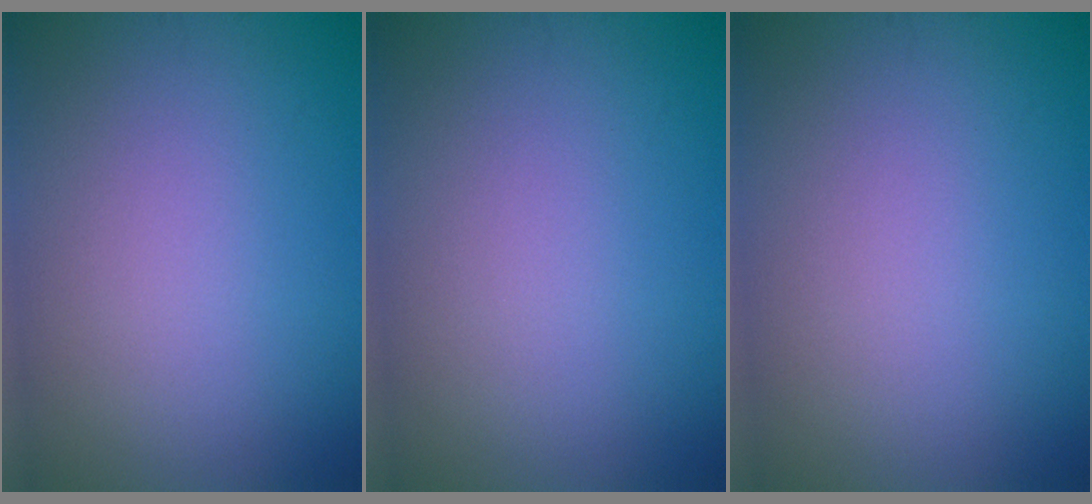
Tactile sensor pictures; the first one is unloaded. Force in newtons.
{"total": 0.0}
{"total": 0.0}